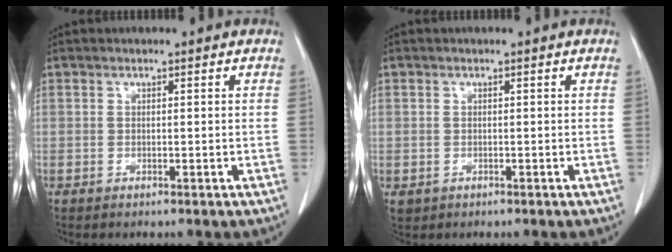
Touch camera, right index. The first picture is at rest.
{"total": 1.3, "force": [-0.2, 1.2, 0.2], "torque": [-0.007, 0.004, 0.004]}